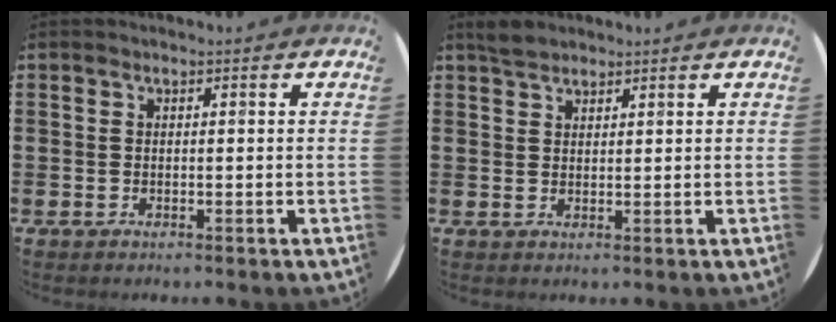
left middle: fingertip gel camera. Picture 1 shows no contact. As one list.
[{"total": 2.3, "force": [2.1, 0.7, 0.5], "torque": [-0.006, 0.002, 0.038]}]